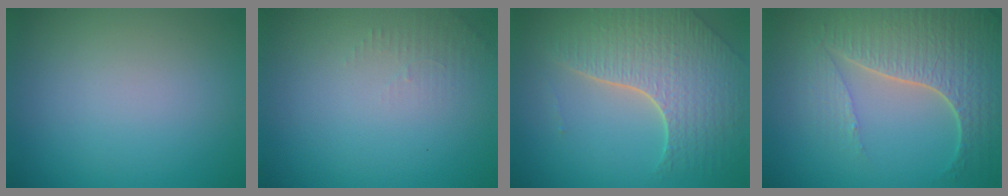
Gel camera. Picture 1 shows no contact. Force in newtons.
{"total": 1.3, "press": 1.2, "slide": 0.3}
{"total": 7.2, "press": 5.2, "slide": 5.0}
{"total": 6.4, "press": 5.0, "slide": 4.0}